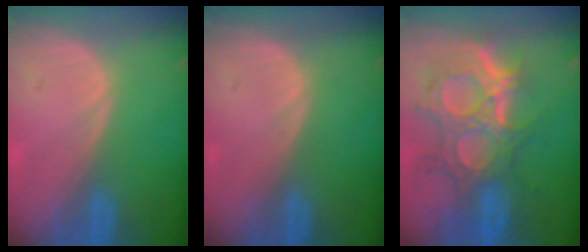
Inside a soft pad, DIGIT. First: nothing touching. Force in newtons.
{"total": 0.0}
{"total": 12.1, "press": 10.8, "slide": 5.4}